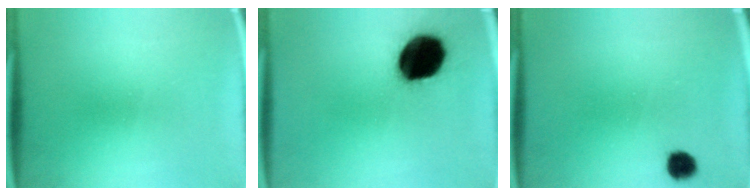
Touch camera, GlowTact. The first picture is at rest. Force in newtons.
{"total": 19.0}
{"total": 3.6}